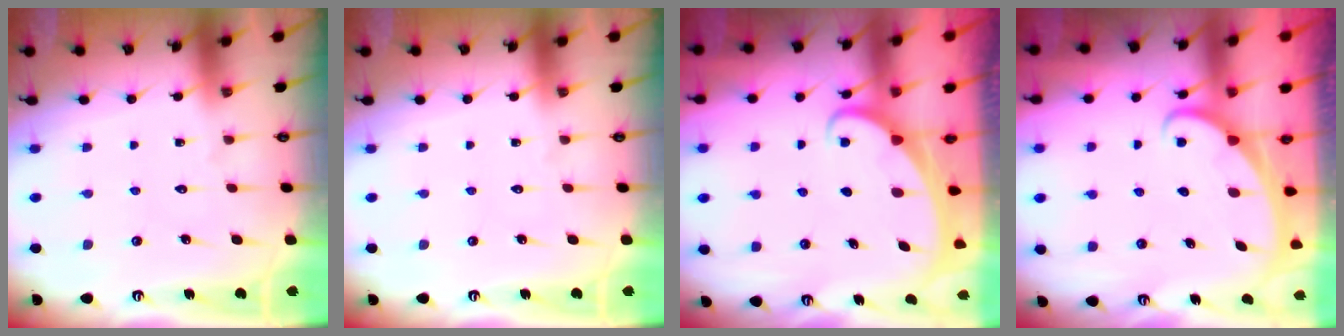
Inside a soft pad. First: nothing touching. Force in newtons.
{"total": 0.0}
{"total": 1.9, "press": 1.9, "slide": 0.2}
{"total": 1.8, "press": 1.8, "slide": 0.1}